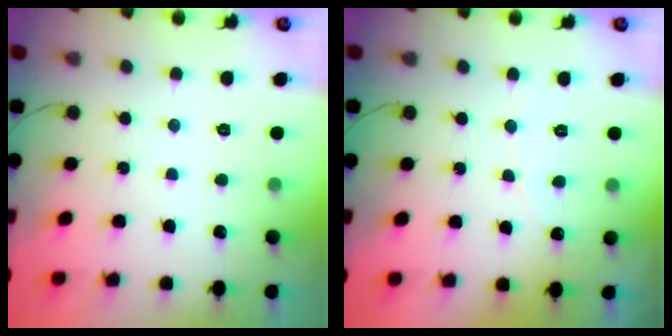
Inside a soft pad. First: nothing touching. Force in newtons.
{"total": 2.4, "press": 2.4, "slide": 0.1}